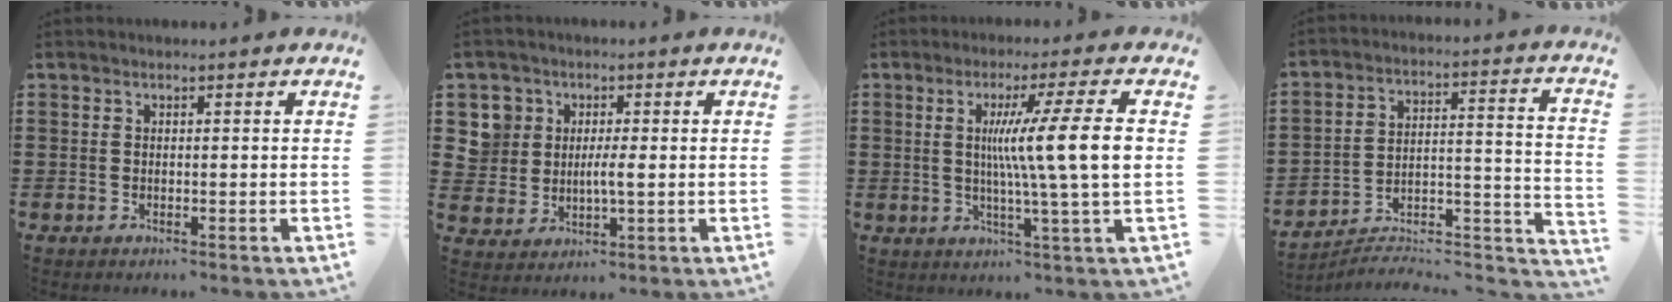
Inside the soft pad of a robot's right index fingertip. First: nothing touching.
{"total": 4.4, "force": [0.7, 3.8, 2.0], "torque": [-0.067, 0.011, 0.008]}
{"total": 11.5, "force": [1.1, -0.2, 11.5], "torque": [-0.200, -0.004, 0.009]}
{"total": 6.0, "force": [-5.5, 1.4, 2.2], "torque": [-0.030, -0.005, -0.109]}